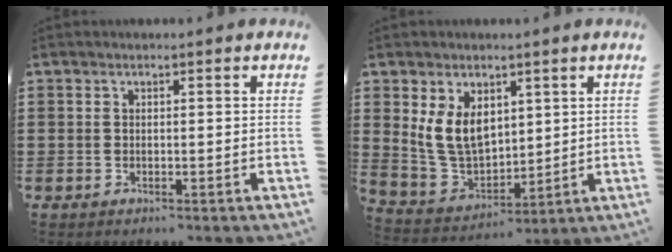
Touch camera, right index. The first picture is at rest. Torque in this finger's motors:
{"motor_torque": [1.55, 0.59, 0.73, 0.17]}